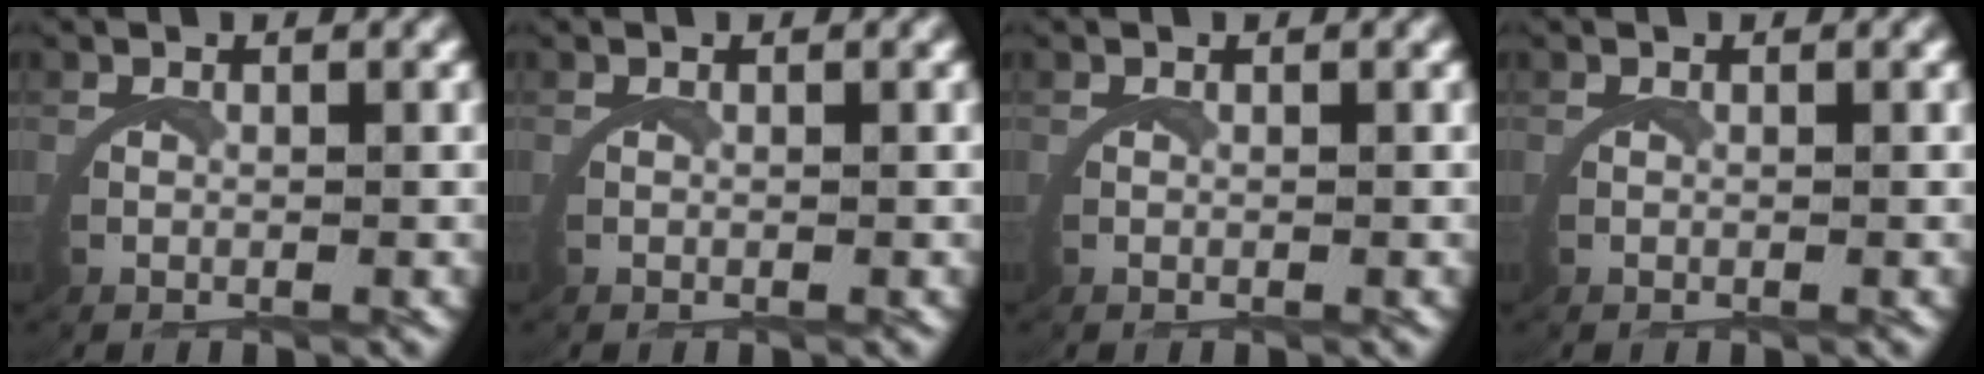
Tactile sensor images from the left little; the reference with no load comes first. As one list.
[{"total": 0.0}, {"total": 0.0}, {"total": 0.0}]